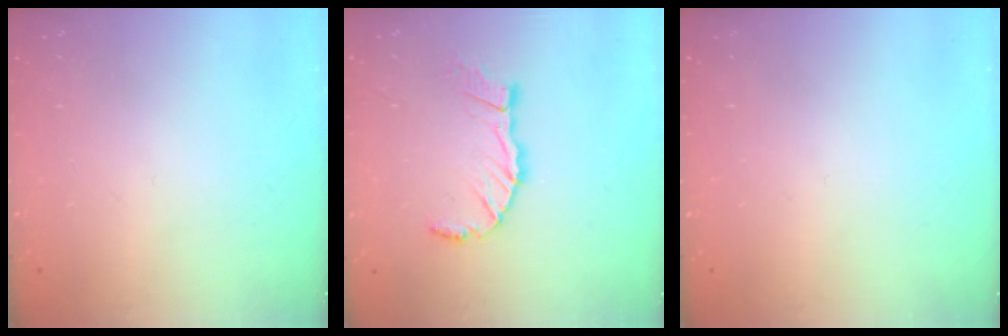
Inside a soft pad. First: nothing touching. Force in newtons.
{"total": 10.8, "press": 10.7, "slide": 1.3}
{"total": 0.0}